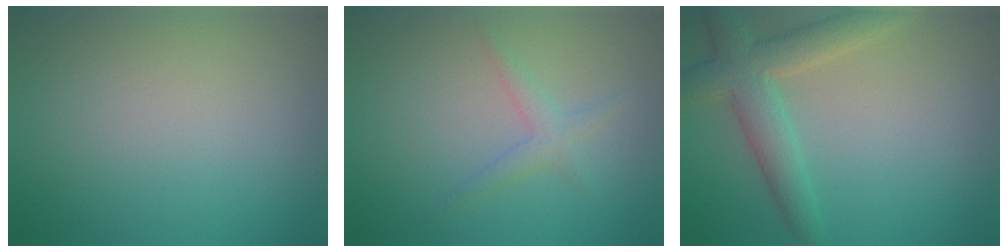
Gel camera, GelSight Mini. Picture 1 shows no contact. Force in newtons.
{"total": 1.7, "press": 1.7, "slide": 0.1}
{"total": 4.7, "press": 4.7, "slide": 0.4}